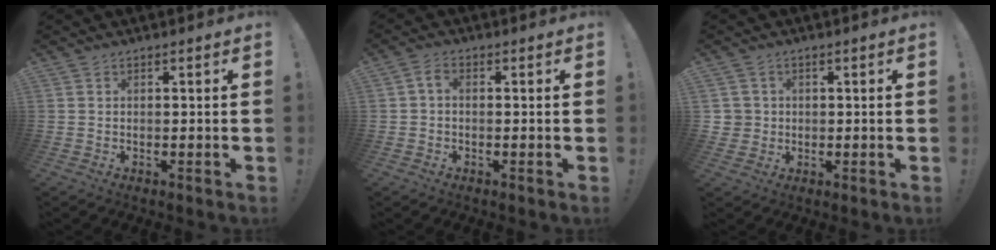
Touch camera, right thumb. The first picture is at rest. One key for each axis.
{"total": 2.2, "fx": -0.4, "fy": 1.2, "fz": 1.8, "tx": -0.040, "ty": 0.010, "tz": -0.005}
{"total": 3.1, "fx": 0.4, "fy": 3.0, "fz": 0.6, "tx": -0.010, "ty": 0.004, "tz": 0.009}